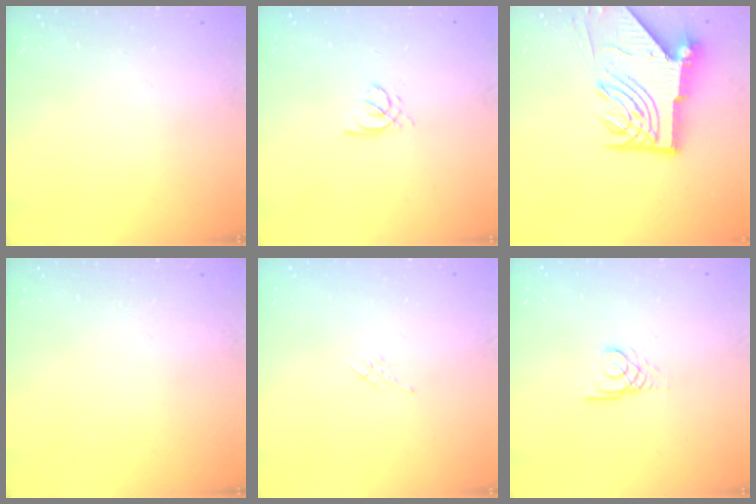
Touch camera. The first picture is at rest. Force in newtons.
{"total": 2.0, "press": 2.0, "slide": 0.4}
{"total": 14.8, "press": 14.7, "slide": 1.8}
{"total": 0.0}
{"total": 3.3, "press": 3.2, "slide": 0.8}
{"total": 2.2, "press": 2.1, "slide": 0.2}